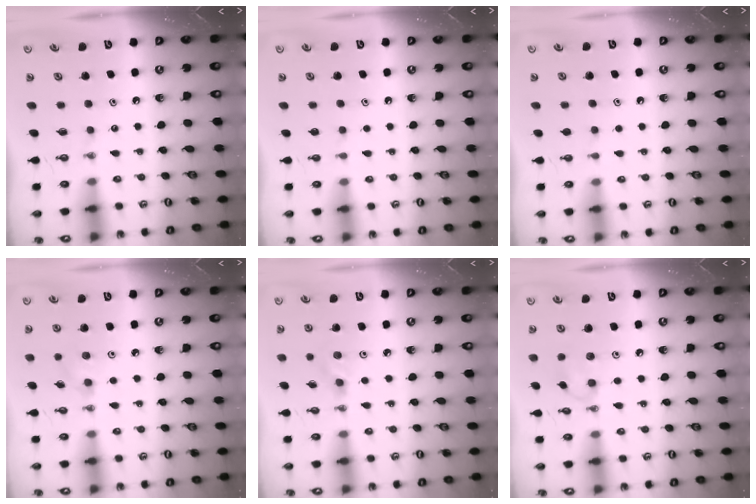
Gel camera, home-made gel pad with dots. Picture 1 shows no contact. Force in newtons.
{"total": 0.9, "press": 0.1, "slide": 0.9}
{"total": 1.2, "press": 0.5, "slide": 1.0}
{"total": 5.0, "press": 4.7, "slide": 1.9}
{"total": 4.2, "press": 4.2, "slide": 0.6}
{"total": 6.7, "press": 5.9, "slide": 3.2}